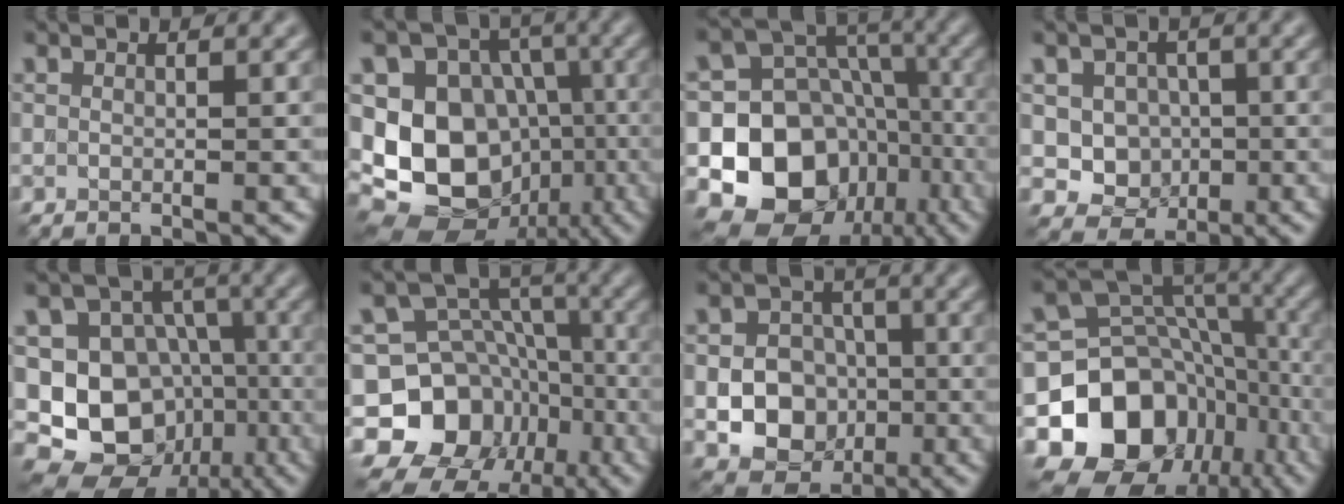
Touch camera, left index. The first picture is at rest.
{"total": 13.8, "force": [-2.6, 11.4, 7.4], "torque": [-0.133, -0.006, -0.052]}
{"total": 14.3, "force": [-5.3, 11.8, 6.2], "torque": [-0.116, 0.001, -0.096]}
{"total": 4.8, "force": [-0.3, 4.4, 1.9], "torque": [-0.009, -0.002, -0.021]}
{"total": 13.6, "force": [-4.2, 11.6, 5.6], "torque": [-0.099, 0.002, -0.088]}
{"total": 13.0, "force": [-5.2, 10.9, 4.6], "torque": [-0.086, 0.013, -0.104]}
{"total": 9.8, "force": [-2.3, 8.7, 3.9], "torque": [-0.051, -0.011, -0.060]}
{"total": 14.3, "force": [-5.5, 11.1, 7.0], "torque": [-0.136, 0.000, -0.101]}